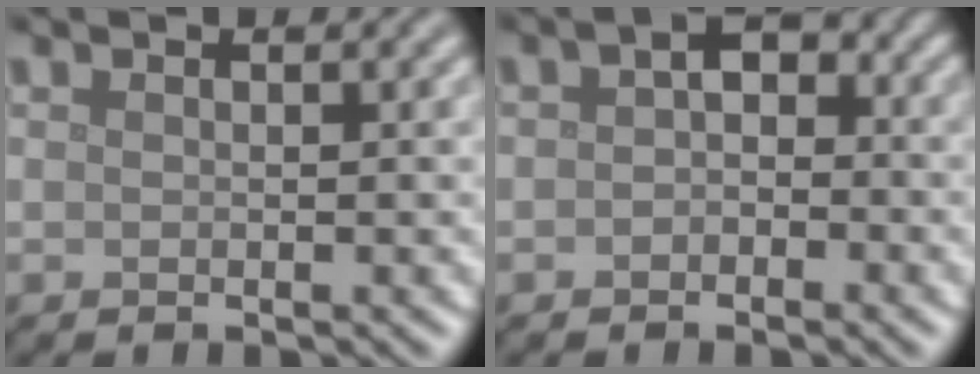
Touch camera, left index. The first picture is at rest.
{"total": 2.6, "force": [0.0, 1.8, 2.0], "torque": [-0.027, 0.009, -0.012]}